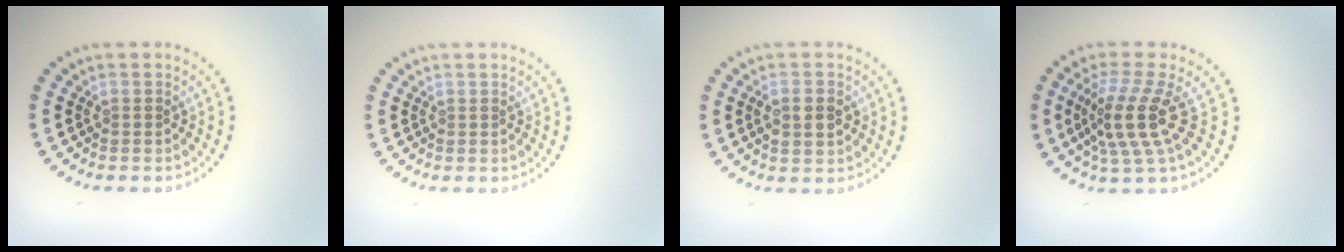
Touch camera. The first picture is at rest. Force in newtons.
{"total": 0.0}
{"total": 2.4, "press": 2.4, "slide": 0.3}
{"total": 4.3, "press": 3.3, "slide": 2.8}